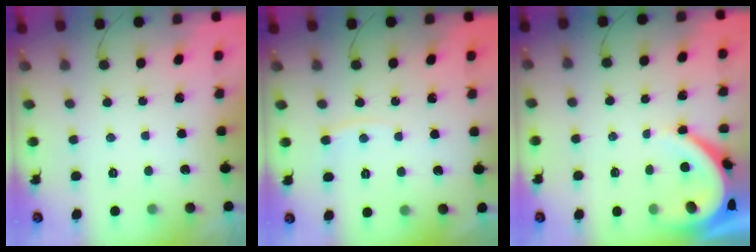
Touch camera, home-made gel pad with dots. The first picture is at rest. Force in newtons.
{"total": 3.2, "press": 3.1, "slide": 0.4}
{"total": 7.4, "press": 7.3, "slide": 0.8}